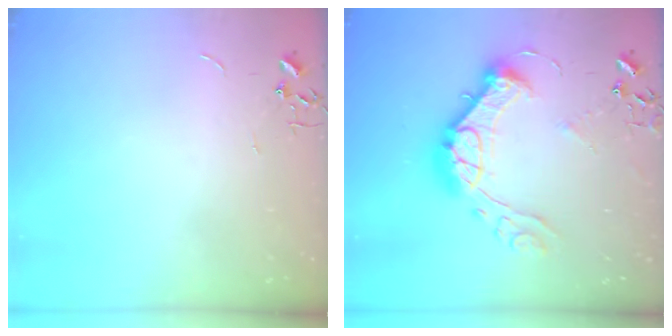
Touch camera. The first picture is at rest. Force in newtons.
{"total": 20.0, "press": 19.9, "slide": 1.5}